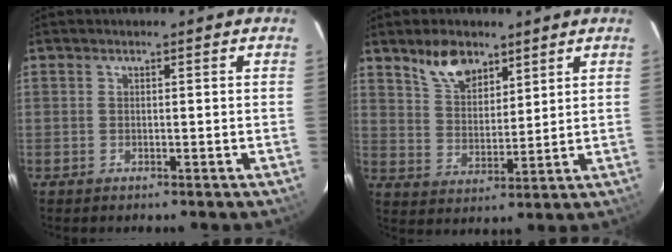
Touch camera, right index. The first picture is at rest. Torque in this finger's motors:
{"motor_torque": [0.14, 0.14, 0.10, 0.04]}